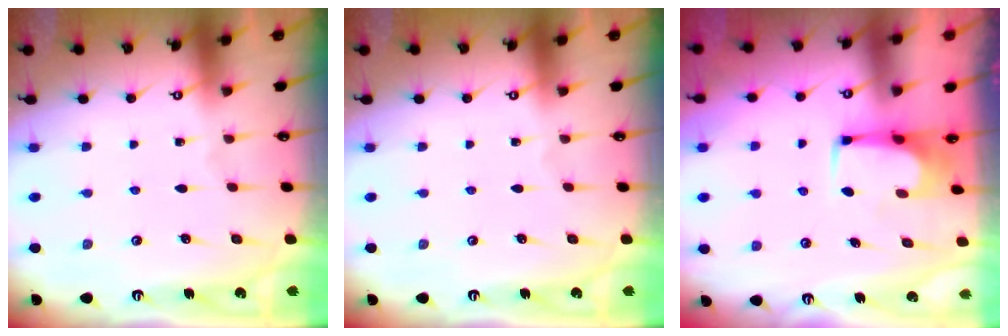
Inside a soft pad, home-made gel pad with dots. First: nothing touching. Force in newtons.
{"total": 0.0}
{"total": 1.5, "press": 1.5, "slide": 0.3}